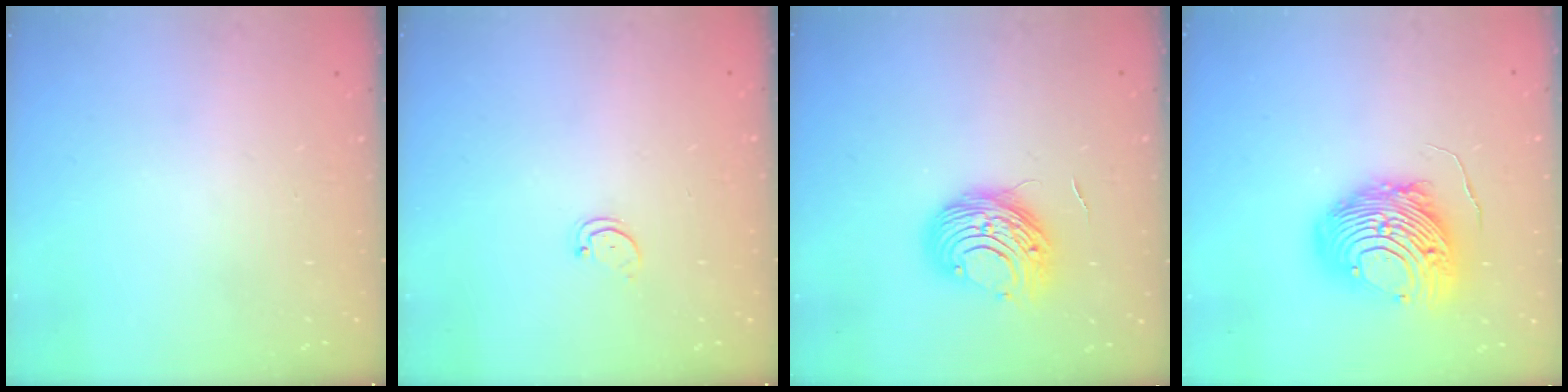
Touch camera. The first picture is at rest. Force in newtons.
{"total": 1.5, "press": 1.5, "slide": 0.3}
{"total": 9.6, "press": 9.5, "slide": 1.2}
{"total": 14.7, "press": 14.6, "slide": 1.4}